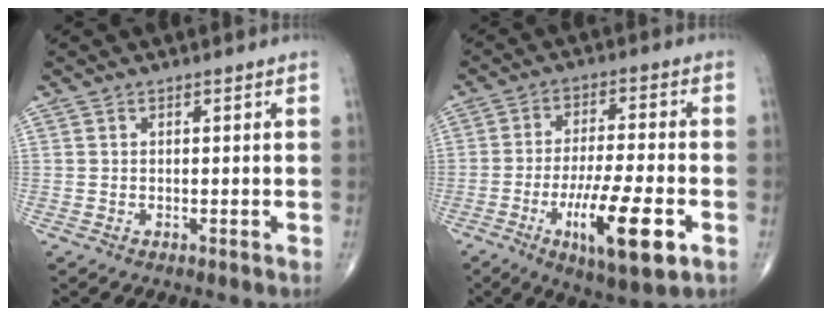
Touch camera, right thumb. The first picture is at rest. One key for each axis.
{"total": 14.7, "fx": -5.5, "fy": 3.5, "fz": 13.2, "tx": -0.233, "ty": 0.002, "tz": -0.086}